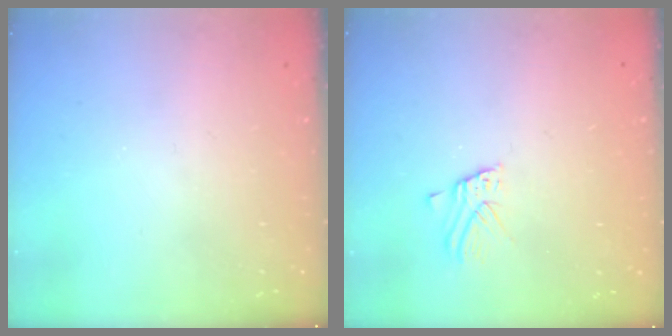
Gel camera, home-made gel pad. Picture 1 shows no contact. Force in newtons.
{"total": 2.4, "press": 2.4, "slide": 0.2}